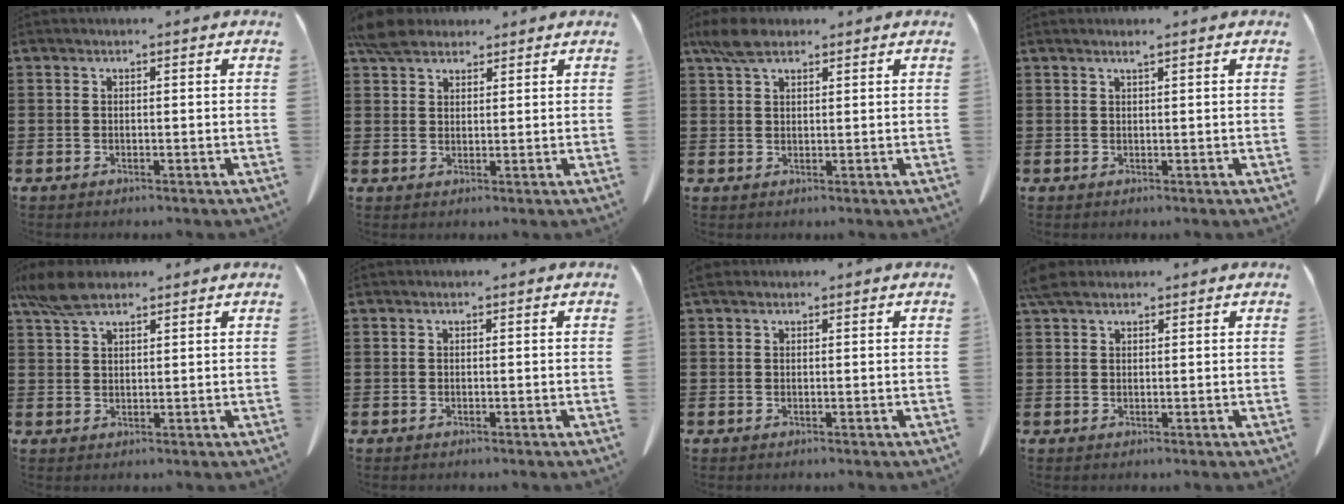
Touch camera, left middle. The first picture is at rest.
{"total": 4.6, "force": [3.9, 1.8, 1.6], "torque": [-0.035, -0.004, 0.076]}
{"total": 4.0, "force": [2.9, 1.7, 2.1], "torque": [-0.050, 0.006, 0.055]}
{"total": 1.0, "force": [0.8, -0.2, 0.7], "torque": [-0.014, -0.003, 0.016]}
{"total": 5.7, "force": [4.2, 2.0, 3.3], "torque": [-0.075, -0.001, 0.081]}
{"total": 0.0}
{"total": 0.7, "force": [0.6, 0.3, 0.3], "torque": [-0.009, 0.001, 0.013]}
{"total": 2.5, "force": [2.1, 0.8, 1.1], "torque": [-0.029, 0.003, 0.041]}